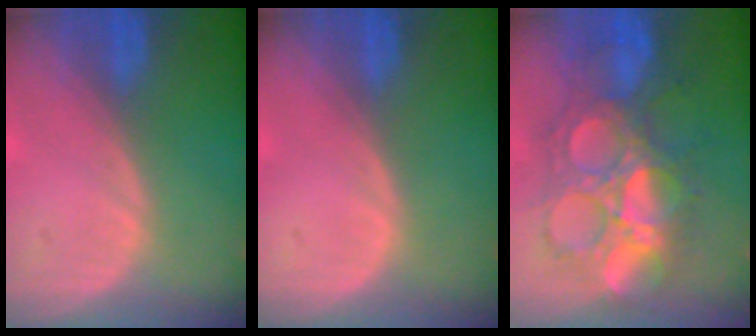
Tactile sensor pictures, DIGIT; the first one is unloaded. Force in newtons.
{"total": 0.0}
{"total": 10.8, "press": 10.8, "slide": 0.9}